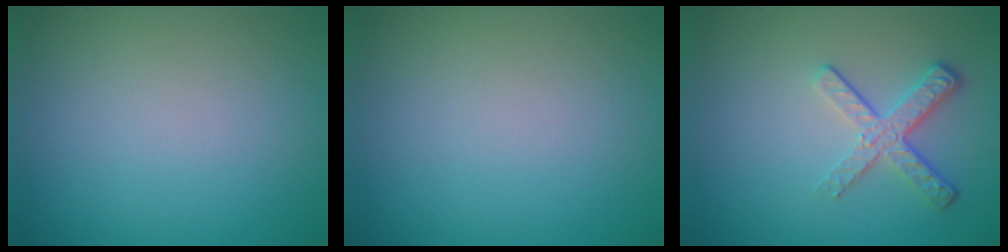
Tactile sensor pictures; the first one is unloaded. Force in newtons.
{"total": 0.0}
{"total": 3.7, "press": 2.7, "slide": 2.4}